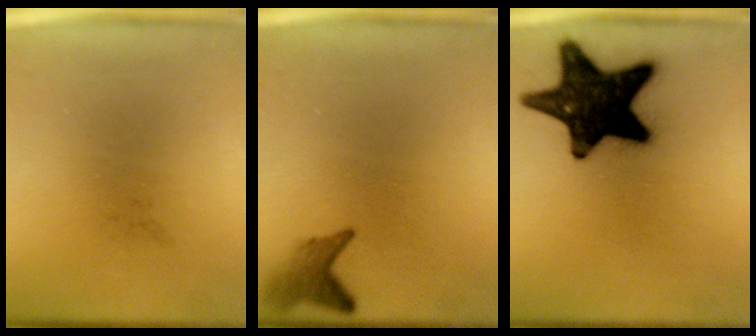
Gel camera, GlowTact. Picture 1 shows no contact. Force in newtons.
{"total": 2.4}
{"total": 19.0}